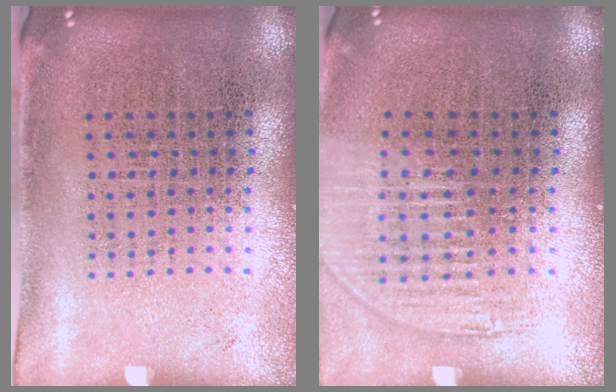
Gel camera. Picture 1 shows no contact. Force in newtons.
{"total": 1.1, "press": 1.1, "slide": 0.4}